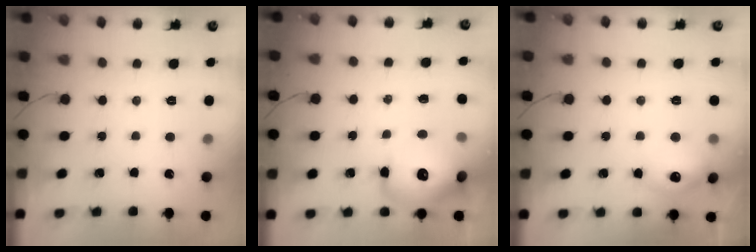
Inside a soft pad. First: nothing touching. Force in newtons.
{"total": 16.3, "press": 15.9, "slide": 3.7}
{"total": 11.8, "press": 11.8, "slide": 0.6}